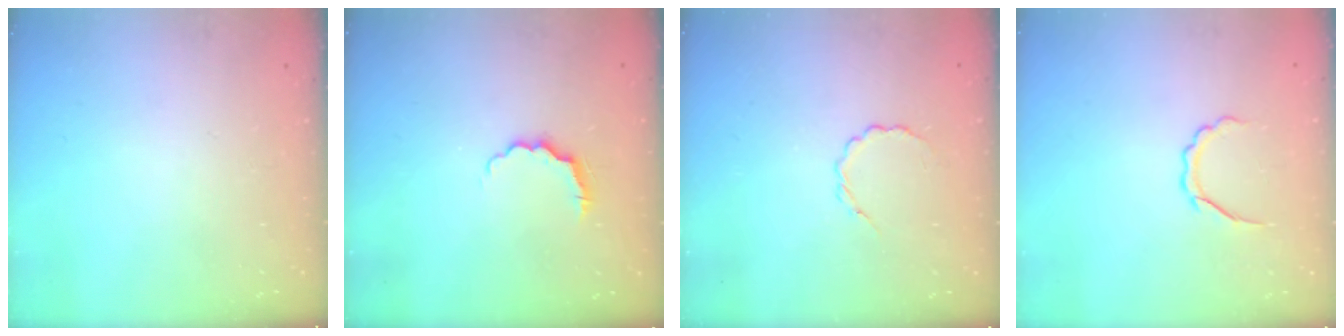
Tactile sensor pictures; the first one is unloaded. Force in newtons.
{"total": 3.7, "press": 3.6, "slide": 0.7}
{"total": 2.9, "press": 2.7, "slide": 1.0}
{"total": 4.2, "press": 4.1, "slide": 0.7}